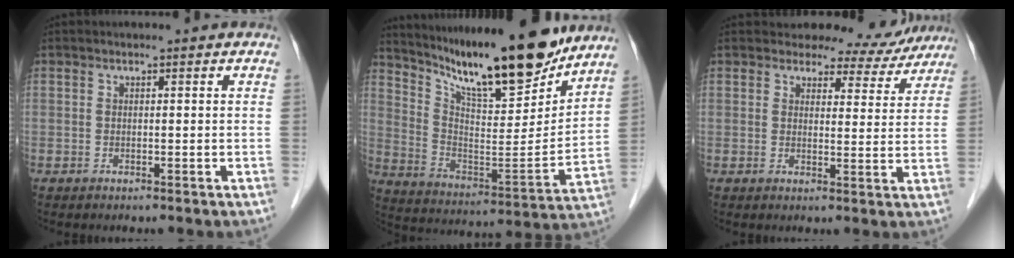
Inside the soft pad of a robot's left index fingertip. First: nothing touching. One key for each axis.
{"total": 20.3, "fx": 17.1, "fy": 2.6, "fz": 10.5, "tx": -0.178, "ty": -0.028, "tz": 0.280}
{"total": 7.6, "fx": 7.1, "fy": 2.9, "fz": 0.4, "tx": 0.012, "ty": -0.013, "tz": 0.066}